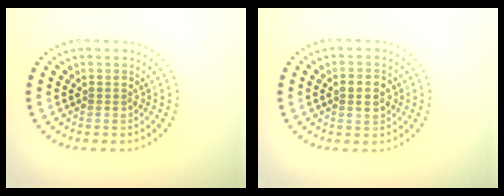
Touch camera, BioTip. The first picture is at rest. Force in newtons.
{"total": 2.0, "press": 2.0, "slide": 0.2}